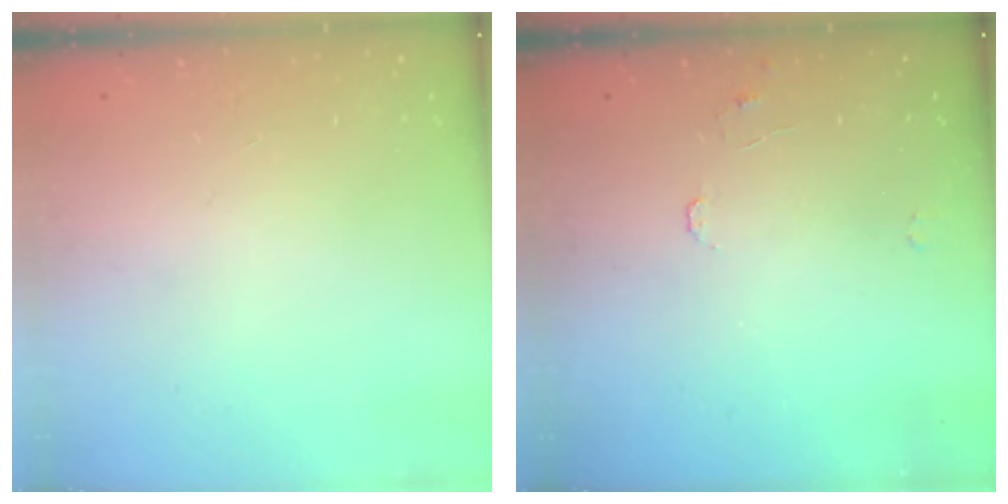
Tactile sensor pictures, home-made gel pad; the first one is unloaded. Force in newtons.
{"total": 5.8, "press": 5.8, "slide": 0.5}